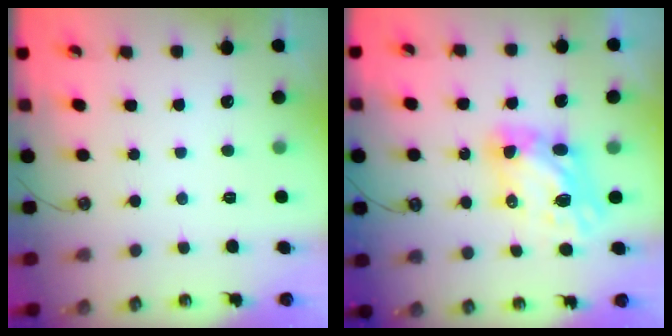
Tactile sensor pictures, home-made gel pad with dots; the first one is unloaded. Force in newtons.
{"total": 8.0, "press": 7.9, "slide": 0.7}